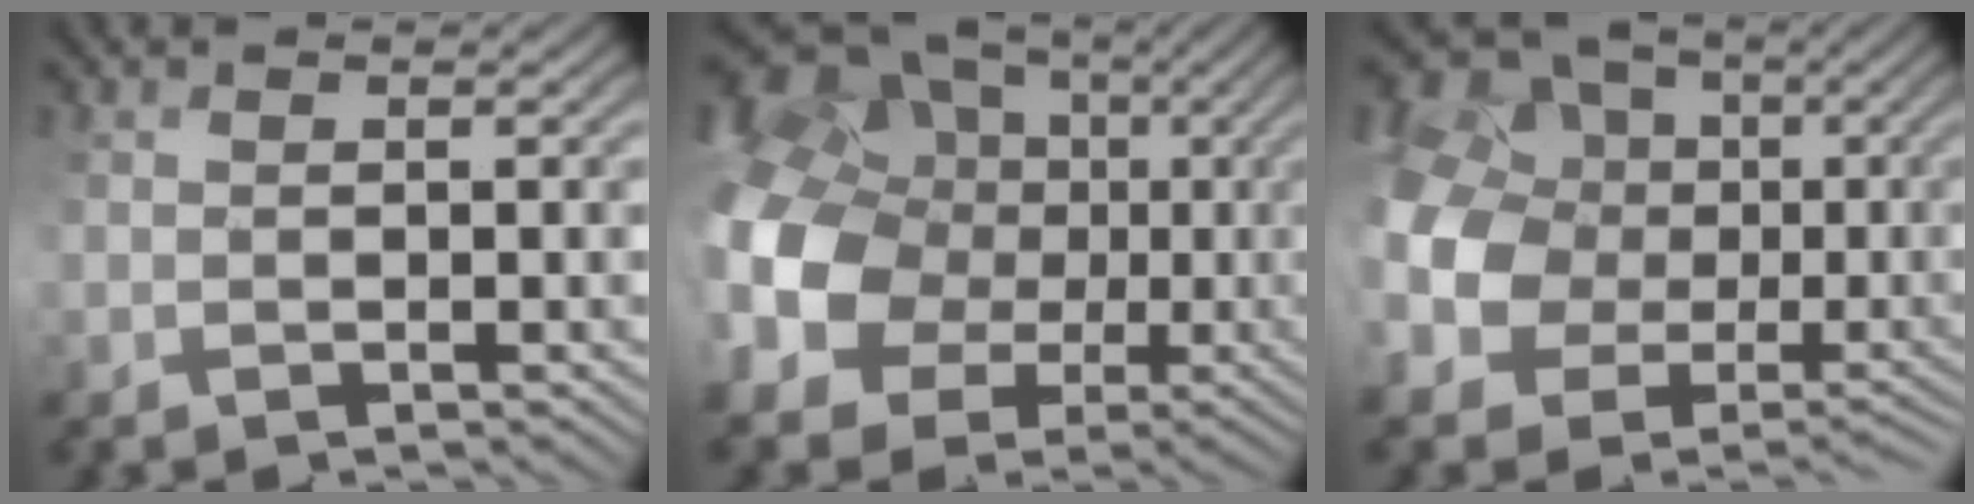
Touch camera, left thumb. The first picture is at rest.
{"total": 14.4, "force": [0.8, 12.6, 6.8], "torque": [-0.213, -0.001, 0.015]}
{"total": 12.7, "force": [-0.5, 11.7, 5.0], "torque": [-0.193, -0.007, -0.011]}